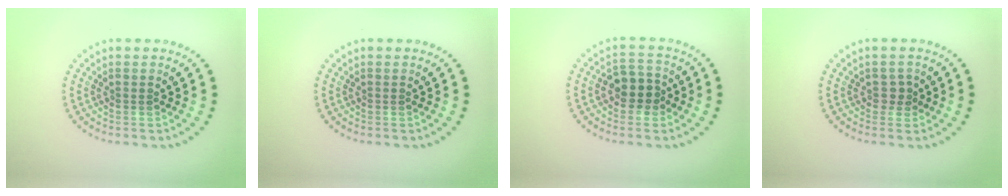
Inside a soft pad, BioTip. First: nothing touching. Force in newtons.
{"total": 0.0}
{"total": 3.0, "press": 2.8, "slide": 0.9}
{"total": 1.0, "press": 0.9, "slide": 0.4}